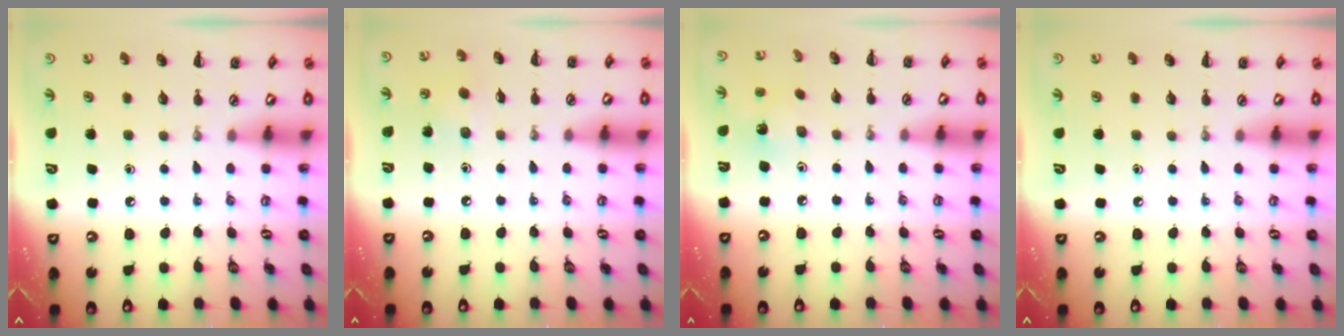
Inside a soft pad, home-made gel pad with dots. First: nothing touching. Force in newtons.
{"total": 2.8, "press": 2.7, "slide": 0.7}
{"total": 1.6, "press": 1.5, "slide": 0.5}
{"total": 0.0}